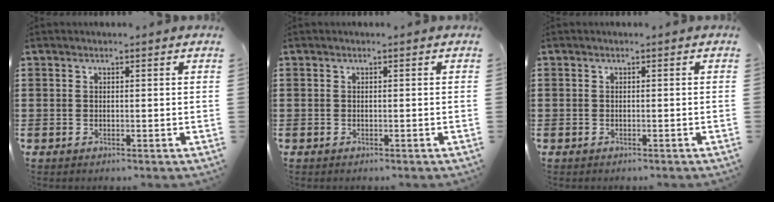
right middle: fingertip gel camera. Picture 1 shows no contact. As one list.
[{"total": 0.0}, {"total": 0.7, "force": [-0.4, 0.6, 0.0], "torque": [-0.001, 0.003, -0.010]}]